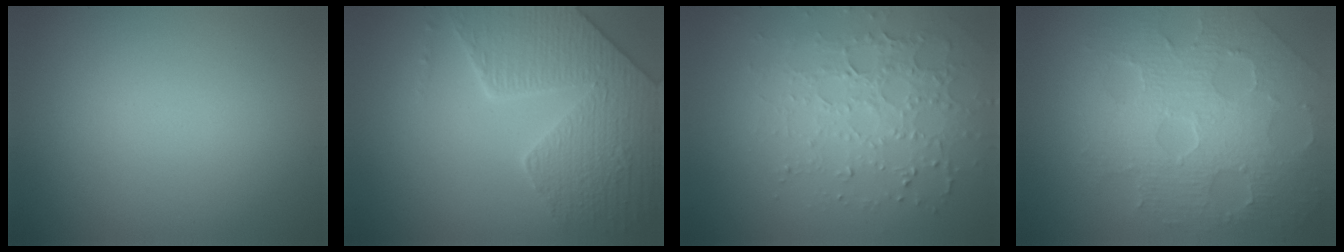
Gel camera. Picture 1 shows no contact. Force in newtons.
{"total": 6.3, "press": 5.6, "slide": 3.1}
{"total": 3.8, "press": 3.6, "slide": 1.2}
{"total": 8.4, "press": 5.9, "slide": 6.1}